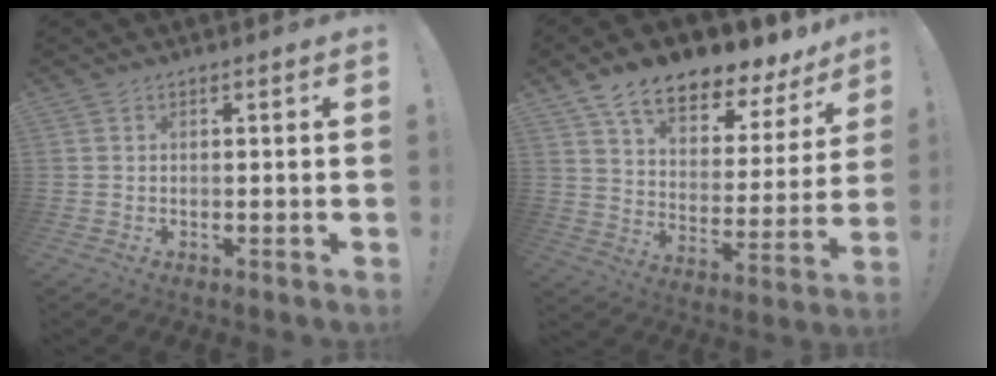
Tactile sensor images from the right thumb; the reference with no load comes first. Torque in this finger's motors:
{"motor_torque": [1.47, 3.23, 0.68, 0.67, 0.06]}